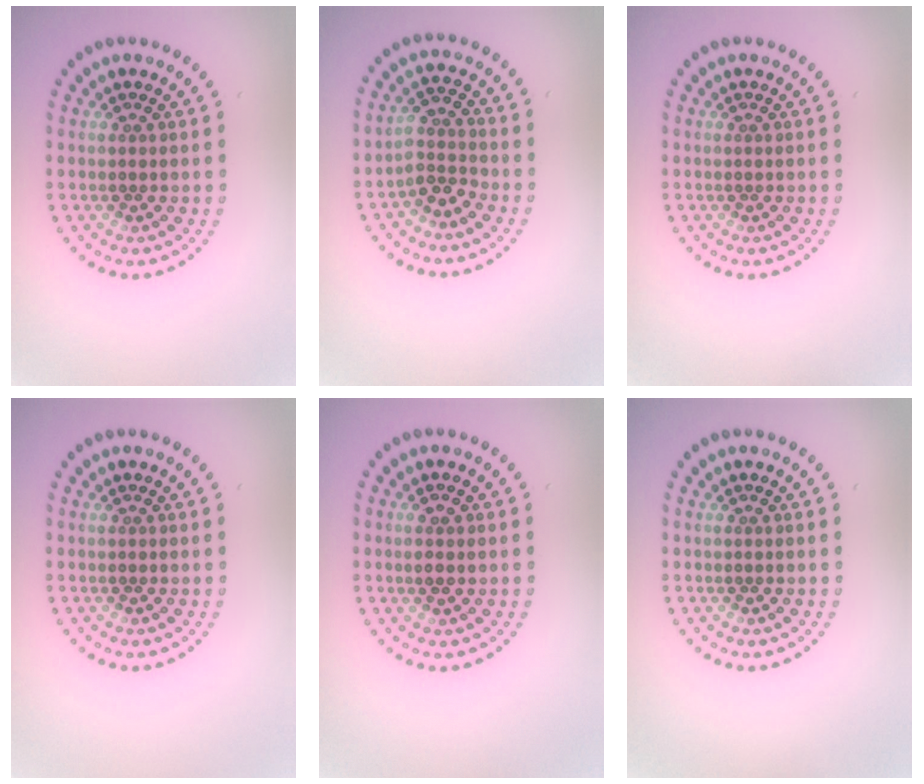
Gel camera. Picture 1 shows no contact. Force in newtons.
{"total": 2.6, "press": 2.0, "slide": 1.7}
{"total": 0.0}
{"total": 0.0}
{"total": 1.4, "press": 1.4, "slide": 0.5}
{"total": 0.0}